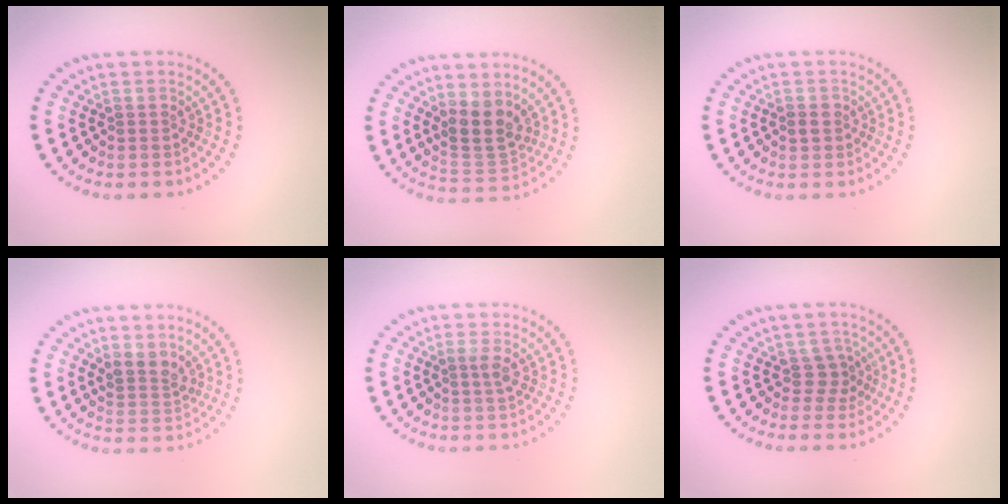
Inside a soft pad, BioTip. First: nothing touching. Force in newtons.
{"total": 3.8, "press": 3.2, "slide": 1.9}
{"total": 1.2, "press": 1.2, "slide": 0.4}
{"total": 2.2, "press": 1.8, "slide": 1.4}
{"total": 1.2, "press": 1.0, "slide": 0.6}
{"total": 1.9, "press": 1.3, "slide": 1.4}